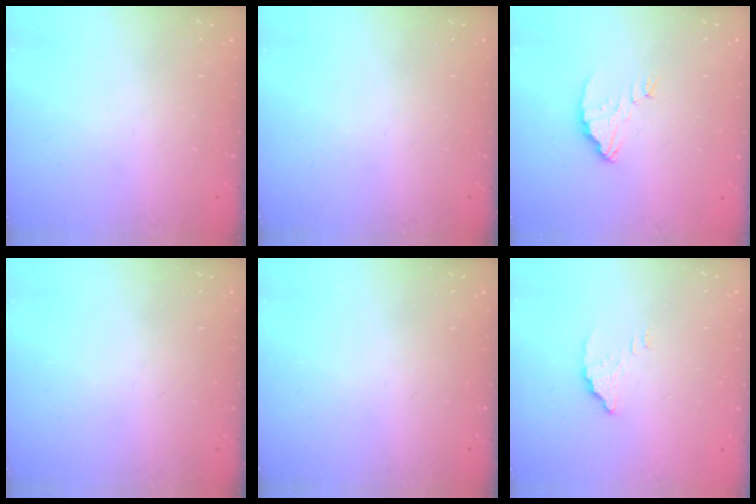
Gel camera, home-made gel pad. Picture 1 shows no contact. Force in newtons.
{"total": 0.0}
{"total": 3.3, "press": 3.3, "slide": 0.1}
{"total": 0.0}
{"total": 0.0}
{"total": 3.1, "press": 3.1, "slide": 0.4}